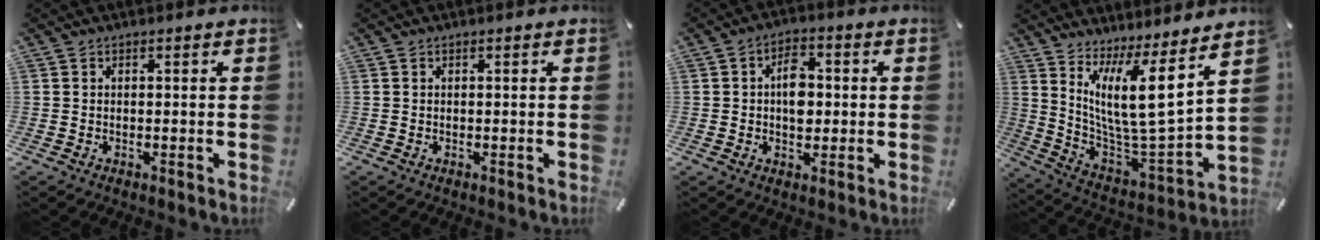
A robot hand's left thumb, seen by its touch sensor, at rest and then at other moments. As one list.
[{"total": 0.0}, {"total": 6.9, "force": [0.2, 4.4, 5.3], "torque": [-0.069, 0.000, -0.002]}, {"total": 15.5, "force": [8.5, 3.3, 12.6], "torque": [-0.229, -0.081, 0.134]}]